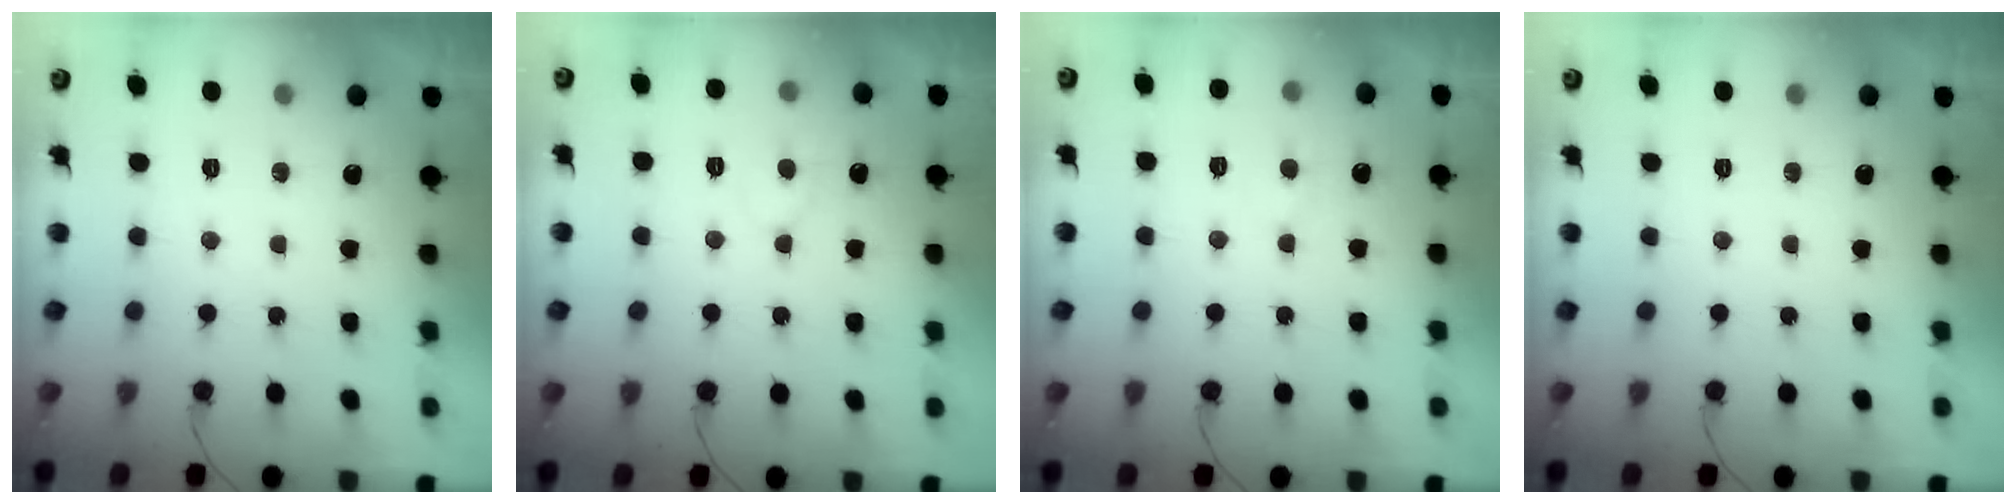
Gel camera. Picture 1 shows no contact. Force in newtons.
{"total": 5.4, "press": 5.4, "slide": 0.3}
{"total": 5.3, "press": 5.2, "slide": 0.4}
{"total": 0.0}